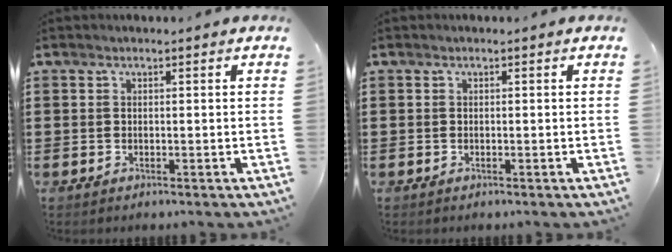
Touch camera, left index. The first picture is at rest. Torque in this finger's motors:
{"motor_torque": [0.02, 0.01, 0.00, 0.01]}